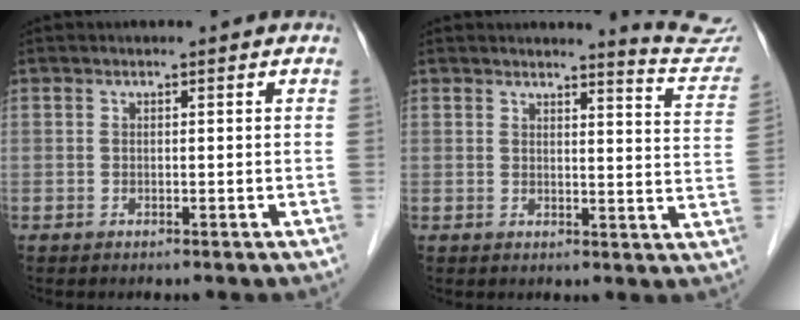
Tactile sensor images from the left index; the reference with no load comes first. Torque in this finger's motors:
{"motor_torque": [0.56, -0.94, 0.19, 0.03]}